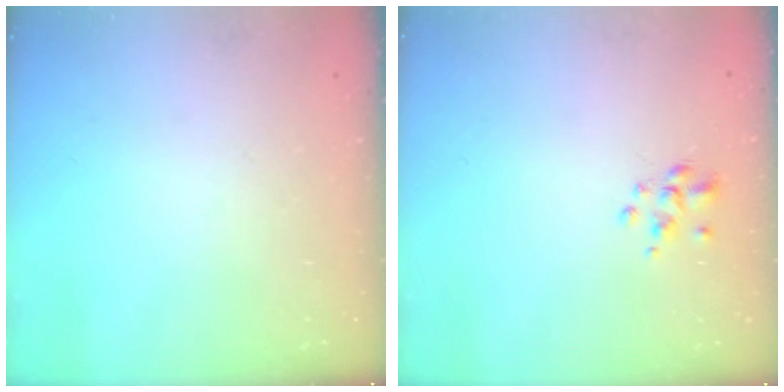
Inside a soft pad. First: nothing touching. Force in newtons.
{"total": 2.7, "press": 2.5, "slide": 0.9}